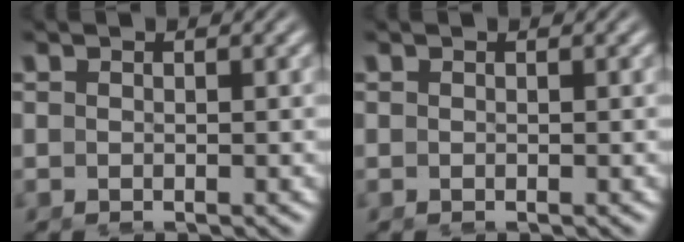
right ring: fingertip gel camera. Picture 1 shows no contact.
{"total": 0.0}